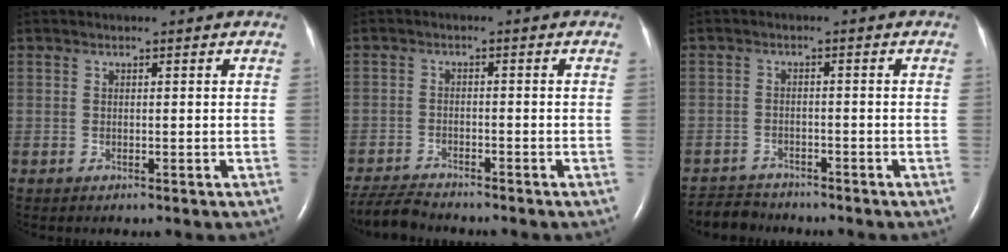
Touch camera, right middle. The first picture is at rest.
{"total": 5.5, "force": [-5.4, 0.4, 1.1], "torque": [-0.021, -0.023, -0.095]}
{"total": 4.2, "force": [-4.0, 1.0, -0.5], "torque": [0.002, -0.013, -0.071]}